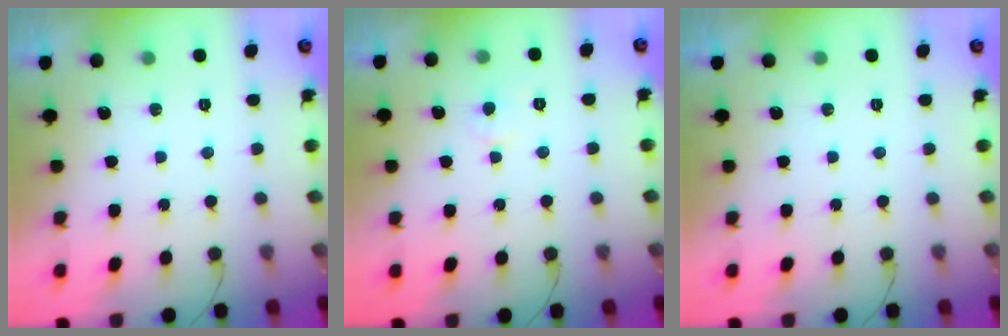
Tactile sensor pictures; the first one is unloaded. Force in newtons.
{"total": 2.3, "press": 2.3, "slide": 0.1}
{"total": 0.0}